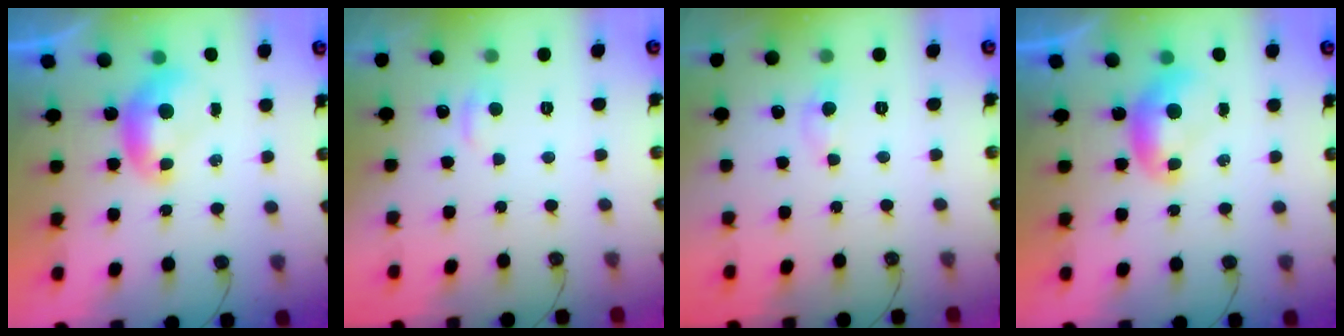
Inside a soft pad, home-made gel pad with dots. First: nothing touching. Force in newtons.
{"total": 0.8, "press": 0.3, "slide": 0.7}
{"total": 1.7, "press": 1.7, "slide": 0.2}
{"total": 0.0}